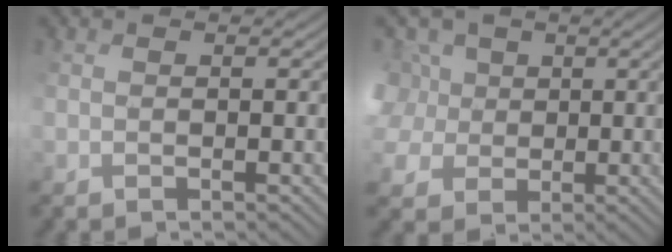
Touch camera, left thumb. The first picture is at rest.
{"total": 10.7, "force": [2.8, 9.0, 5.1], "torque": [-0.161, 0.023, 0.027]}